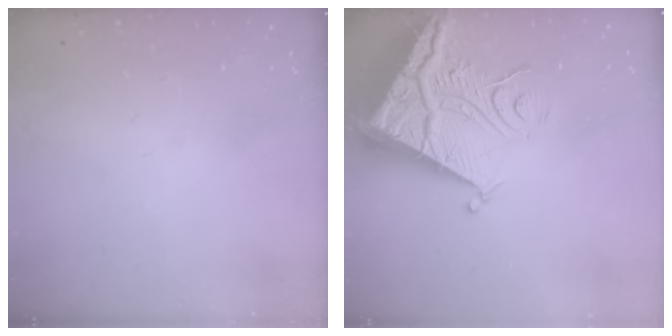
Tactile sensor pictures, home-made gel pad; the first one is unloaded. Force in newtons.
{"total": 12.2, "press": 12.1, "slide": 1.3}